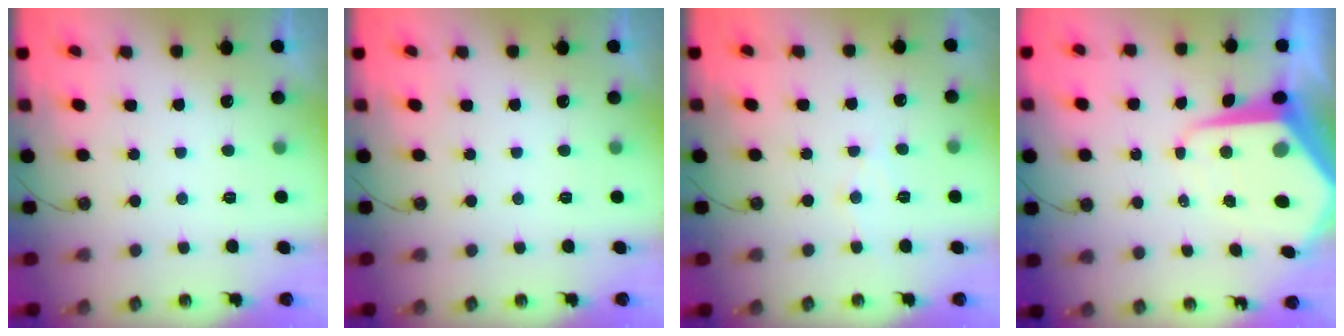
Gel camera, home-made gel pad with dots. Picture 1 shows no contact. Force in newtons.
{"total": 0.0}
{"total": 5.9, "press": 5.9, "slide": 0.6}
{"total": 12.7, "press": 12.6, "slide": 1.0}